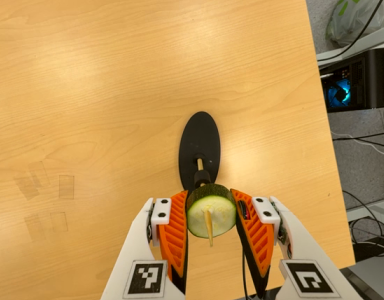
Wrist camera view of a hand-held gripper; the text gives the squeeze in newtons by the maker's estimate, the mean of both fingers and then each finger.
{"total": 12.2, "left": 11.7, "right": 12.7}